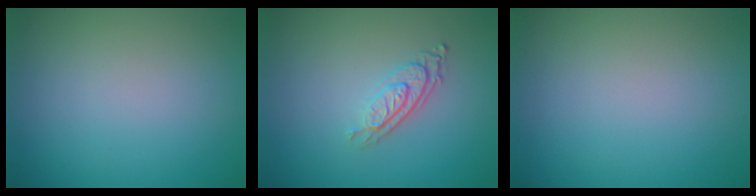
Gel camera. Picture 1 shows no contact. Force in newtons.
{"total": 2.9, "press": 2.1, "slide": 2.1}
{"total": 0.0}